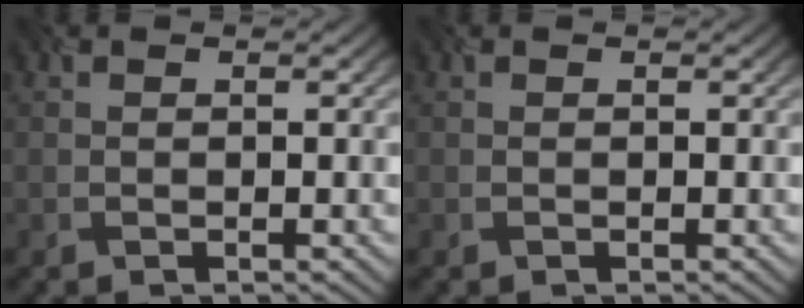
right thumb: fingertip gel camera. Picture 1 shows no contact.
{"total": 0.0}